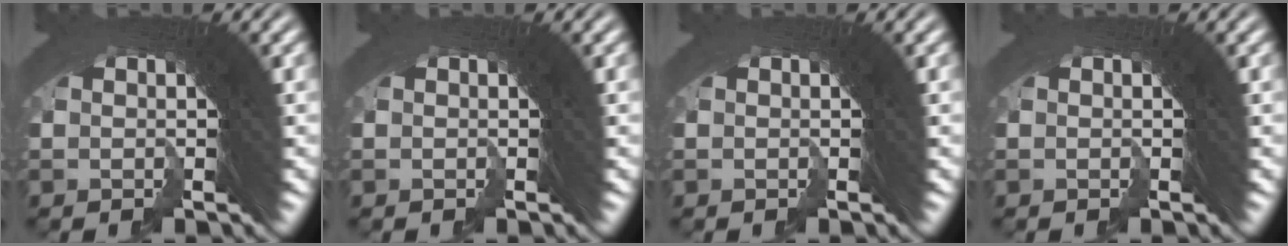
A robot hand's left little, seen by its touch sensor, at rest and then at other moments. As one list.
[{"total": 0.0}, {"total": 0.0}, {"total": 0.0}]